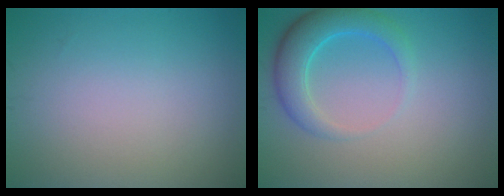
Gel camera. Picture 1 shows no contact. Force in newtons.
{"total": 4.2, "press": 4.2, "slide": 0.3}